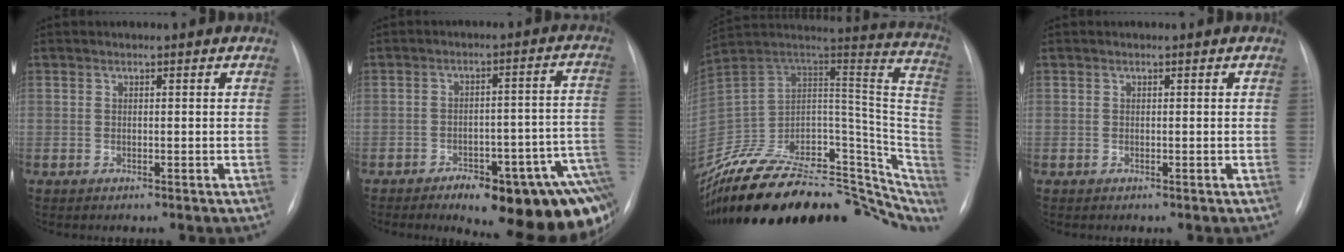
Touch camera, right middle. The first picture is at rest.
{"total": 20.2, "force": [-13.5, 5.7, 13.9], "torque": [-0.070, 0.036, -0.162]}
{"total": 36.6, "force": [-27.0, 15.9, 18.9], "torque": [-0.232, 0.010, -0.382]}
{"total": 0.0}